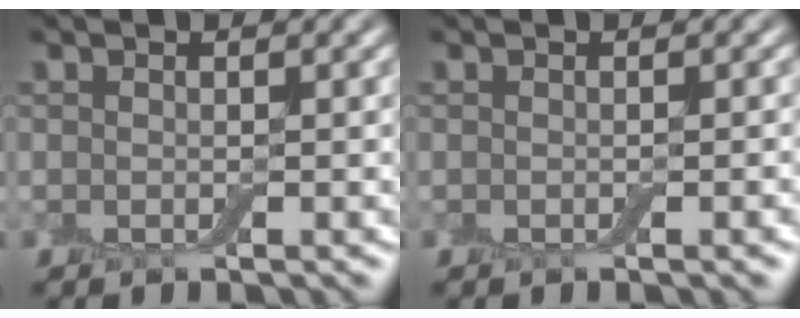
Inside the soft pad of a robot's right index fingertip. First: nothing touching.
{"total": 1.0, "force": [-0.5, 0.0, 0.9], "torque": [-0.009, -0.001, -0.005]}